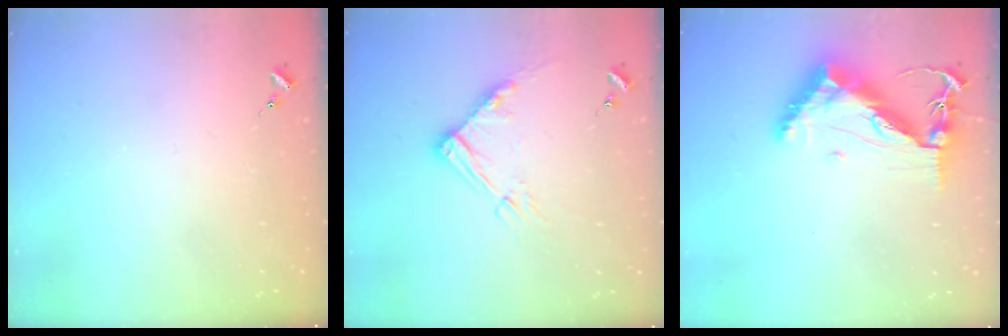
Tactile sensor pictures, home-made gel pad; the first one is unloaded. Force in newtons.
{"total": 10.5, "press": 10.4, "slide": 1.2}
{"total": 12.4, "press": 12.3, "slide": 1.4}